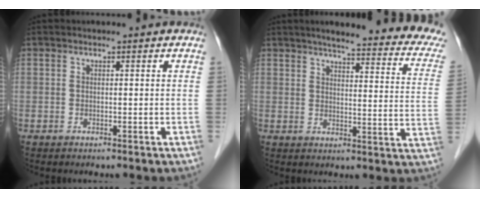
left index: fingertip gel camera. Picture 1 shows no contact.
{"total": 20.8, "force": [17.7, 2.5, 10.5], "torque": [-0.116, -0.032, 0.191]}